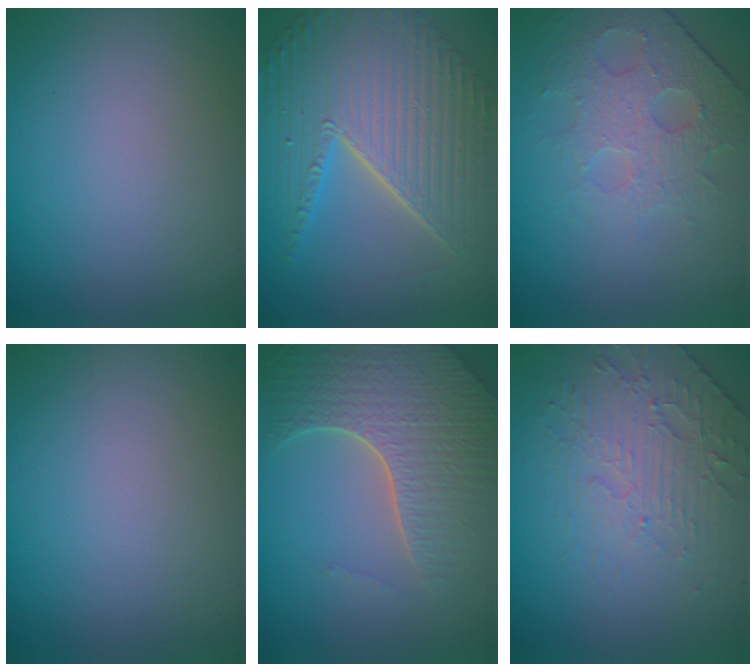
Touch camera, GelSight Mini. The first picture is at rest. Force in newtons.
{"total": 11.1, "press": 7.3, "slide": 8.4}
{"total": 4.3, "press": 3.5, "slide": 2.5}
{"total": 0.0}
{"total": 8.0, "press": 5.7, "slide": 5.6}
{"total": 4.6, "press": 3.3, "slide": 3.1}